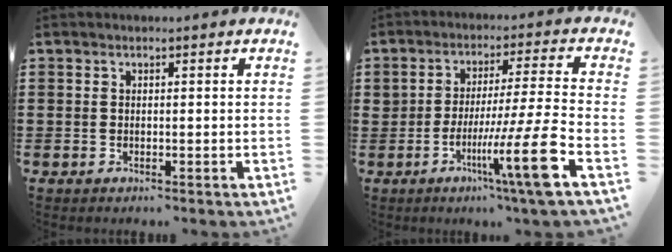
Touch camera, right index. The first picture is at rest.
{"total": 13.8, "force": [-5.1, 0.0, 12.8], "torque": [-0.212, -0.006, -0.086]}